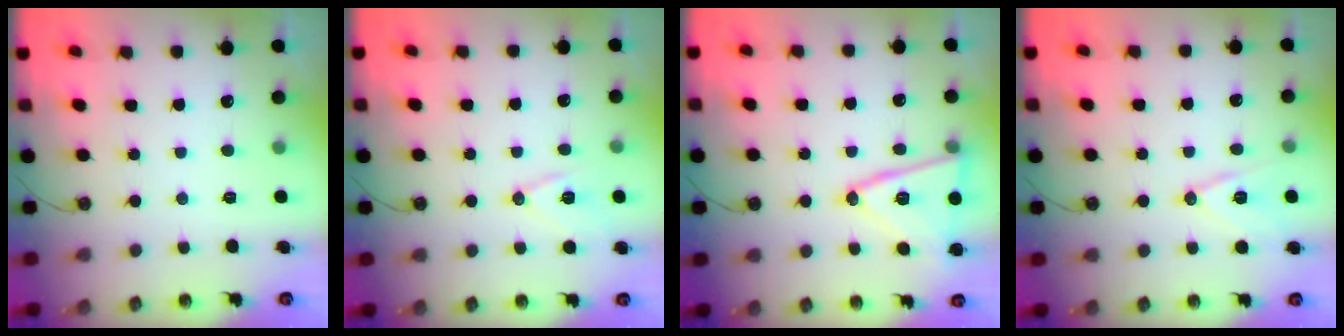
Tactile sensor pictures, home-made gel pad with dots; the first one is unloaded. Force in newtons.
{"total": 10.0, "press": 9.3, "slide": 3.6}
{"total": 14.9, "press": 14.6, "slide": 3.1}
{"total": 10.7, "press": 10.1, "slide": 3.4}